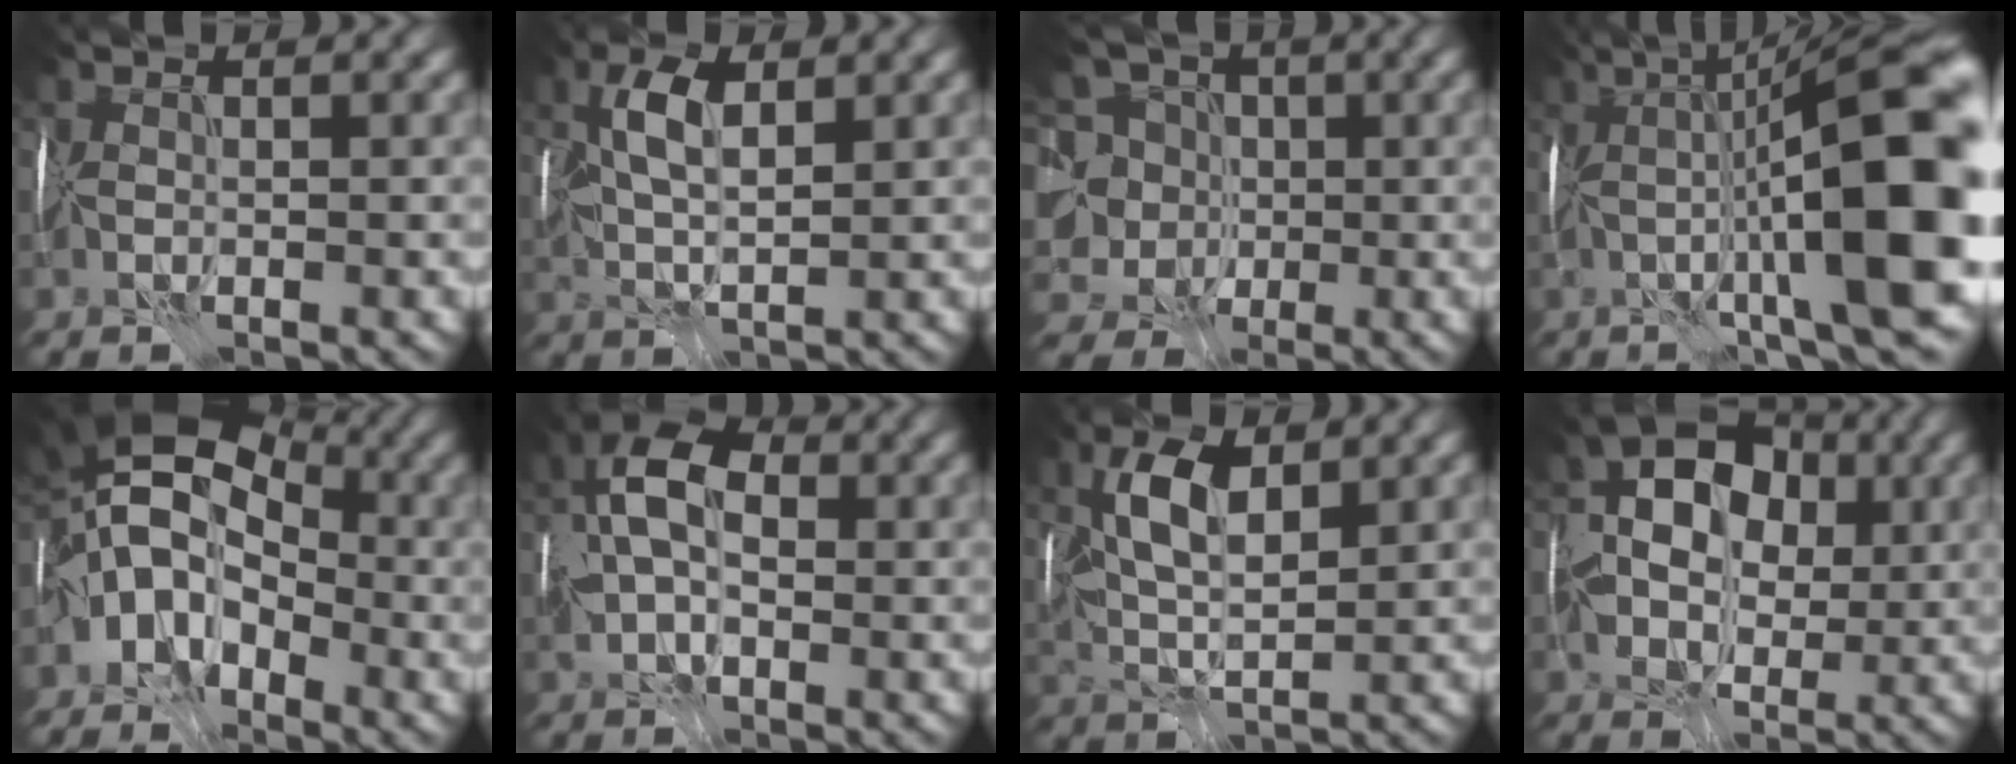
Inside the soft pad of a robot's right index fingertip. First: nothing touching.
{"total": 4.5, "force": [1.6, 1.8, 3.8], "torque": [-0.083, 0.015, 0.033]}
{"total": 9.6, "force": [-0.2, 8.7, 3.9], "torque": [-0.095, 0.036, -0.039]}
{"total": 14.2, "force": [-0.1, 3.1, 13.8], "torque": [-0.190, 0.026, 0.001]}
{"total": 8.8, "force": [-1.5, 6.3, 5.9], "torque": [-0.085, 0.026, -0.047]}
{"total": 9.5, "force": [1.7, 6.0, 7.1], "torque": [-0.135, 0.036, 0.012]}
{"total": 6.1, "force": [2.2, 2.8, 5.0], "torque": [-0.104, 0.018, 0.041]}
{"total": 8.3, "force": [1.3, 6.2, 5.3], "torque": [-0.073, 0.020, 0.013]}